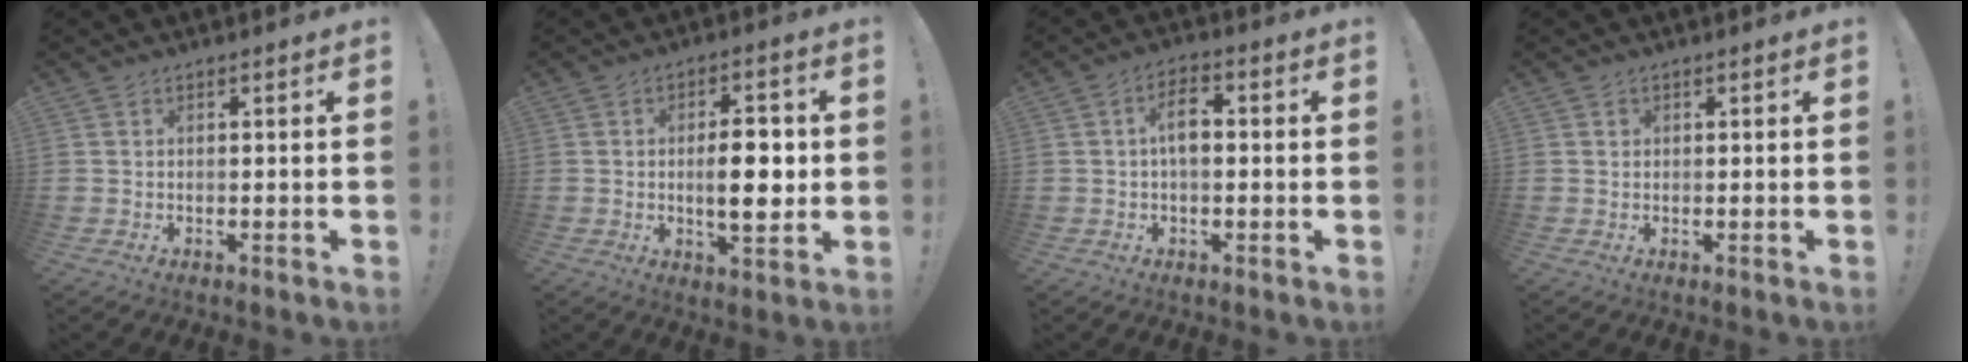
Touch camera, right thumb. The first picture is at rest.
{"total": 10.0, "force": [-0.5, 3.6, 9.2], "torque": [-0.140, -0.005, -0.015]}
{"total": 6.7, "force": [0.5, 4.1, 5.2], "torque": [-0.081, 0.013, 0.008]}
{"total": 0.7, "force": [0.2, 0.7, 0.1], "torque": [0.003, 0.000, 0.003]}